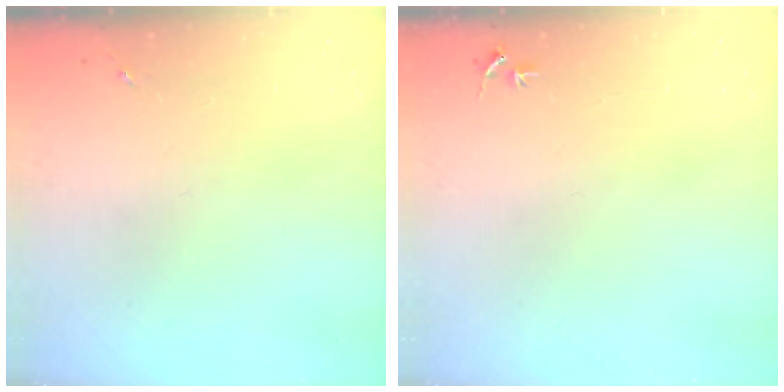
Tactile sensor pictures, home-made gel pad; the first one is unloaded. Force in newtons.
{"total": 3.1, "press": 3.1, "slide": 0.3}